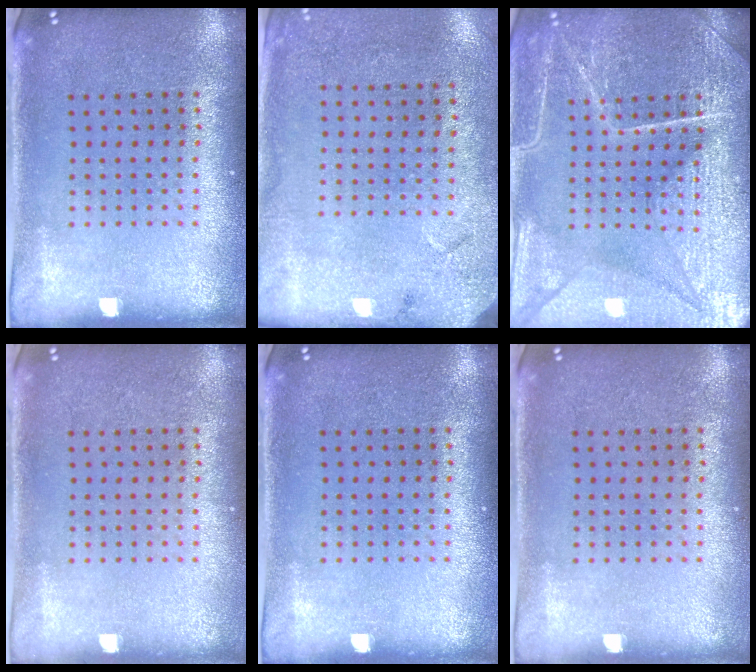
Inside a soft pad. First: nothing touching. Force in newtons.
{"total": 2.7, "press": 2.2, "slide": 1.6}
{"total": 7.2, "press": 7.1, "slide": 0.8}
{"total": 0.0}
{"total": 0.0}
{"total": 0.0}